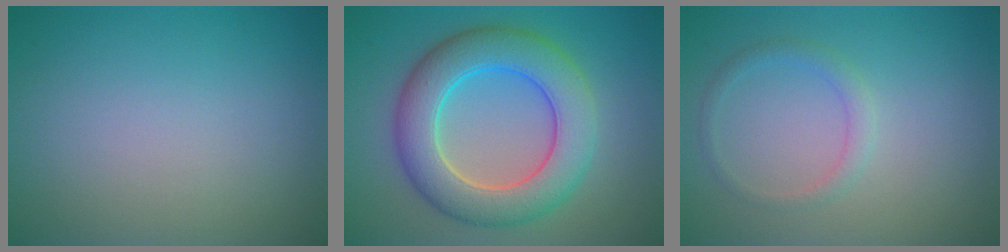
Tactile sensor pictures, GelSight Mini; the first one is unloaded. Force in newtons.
{"total": 8.0, "press": 8.0, "slide": 0.3}
{"total": 1.4, "press": 1.4, "slide": 0.1}